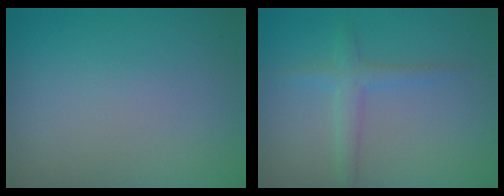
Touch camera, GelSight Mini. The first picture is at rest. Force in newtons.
{"total": 2.2, "press": 2.2, "slide": 0.0}